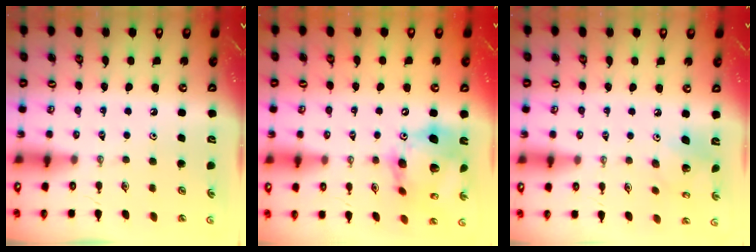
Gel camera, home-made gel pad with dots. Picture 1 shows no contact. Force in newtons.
{"total": 19.7, "press": 19.6, "slide": 2.3}
{"total": 6.7, "press": 6.7, "slide": 0.3}